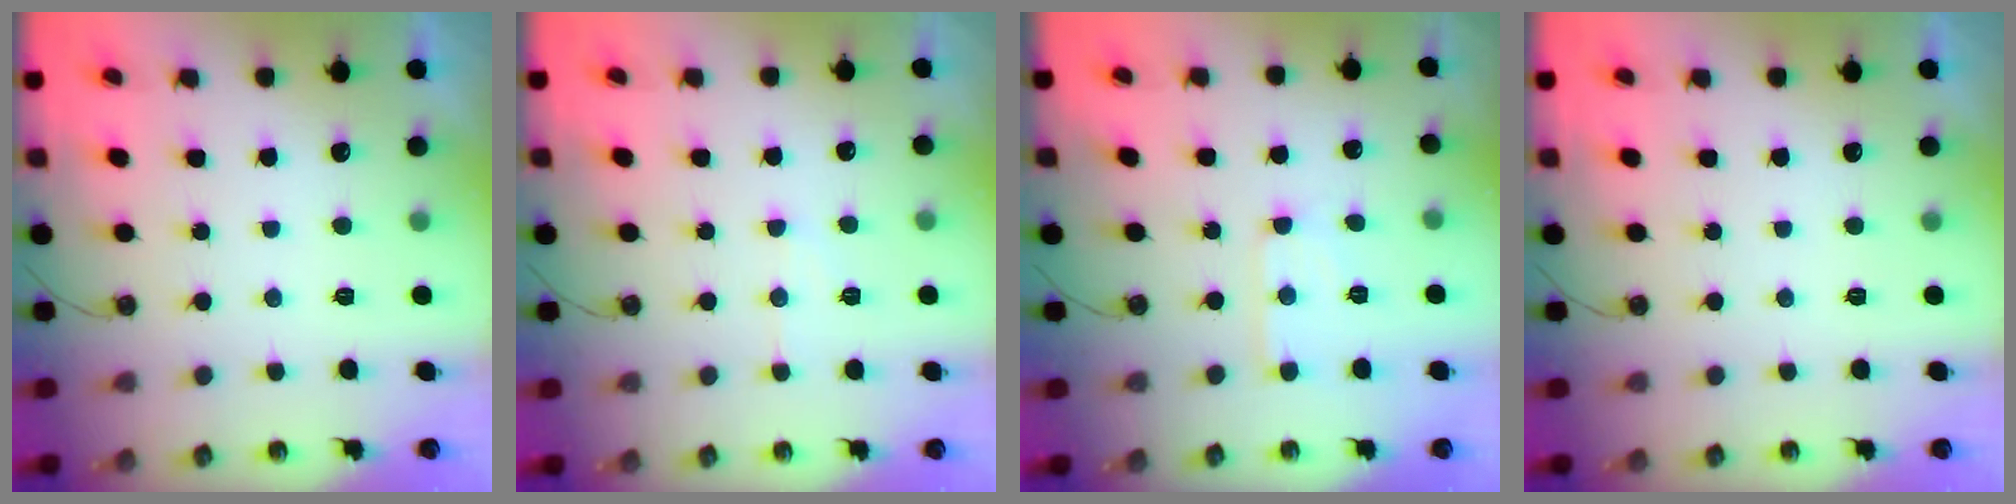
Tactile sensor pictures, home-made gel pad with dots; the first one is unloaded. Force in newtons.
{"total": 5.5, "press": 5.5, "slide": 0.2}
{"total": 6.5, "press": 6.5, "slide": 0.5}
{"total": 0.0}